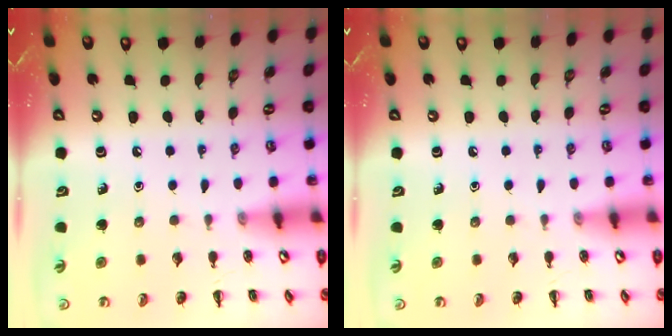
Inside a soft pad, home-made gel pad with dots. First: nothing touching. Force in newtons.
{"total": 0.0}